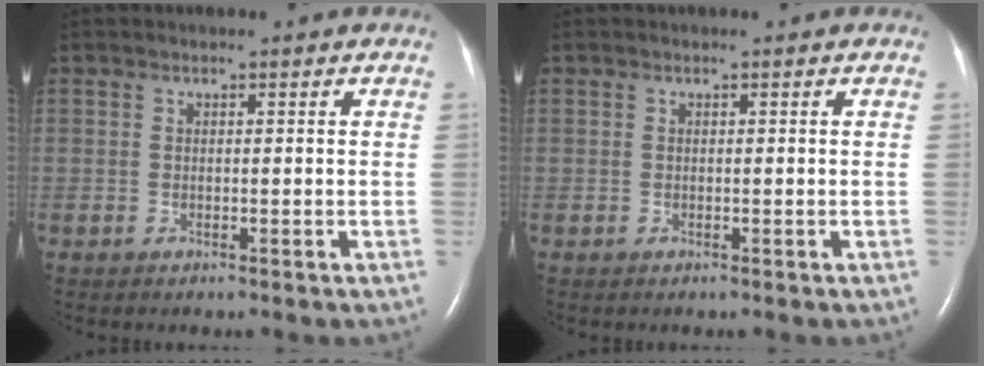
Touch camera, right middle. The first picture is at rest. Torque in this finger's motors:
{"motor_torque": [0.17, -0.09, 0.09, 0.01]}